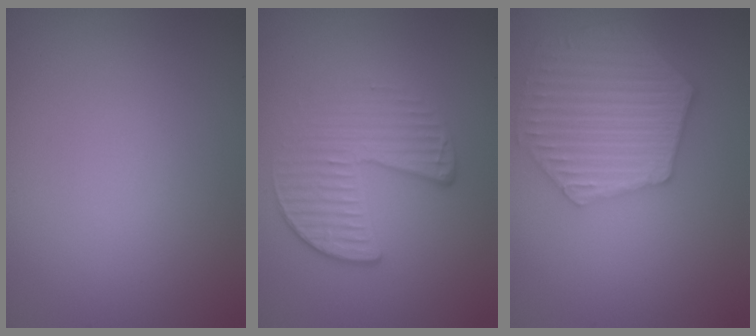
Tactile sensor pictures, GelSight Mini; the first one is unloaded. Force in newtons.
{"total": 3.8, "press": 3.1, "slide": 2.1}
{"total": 6.3, "press": 4.8, "slide": 4.0}